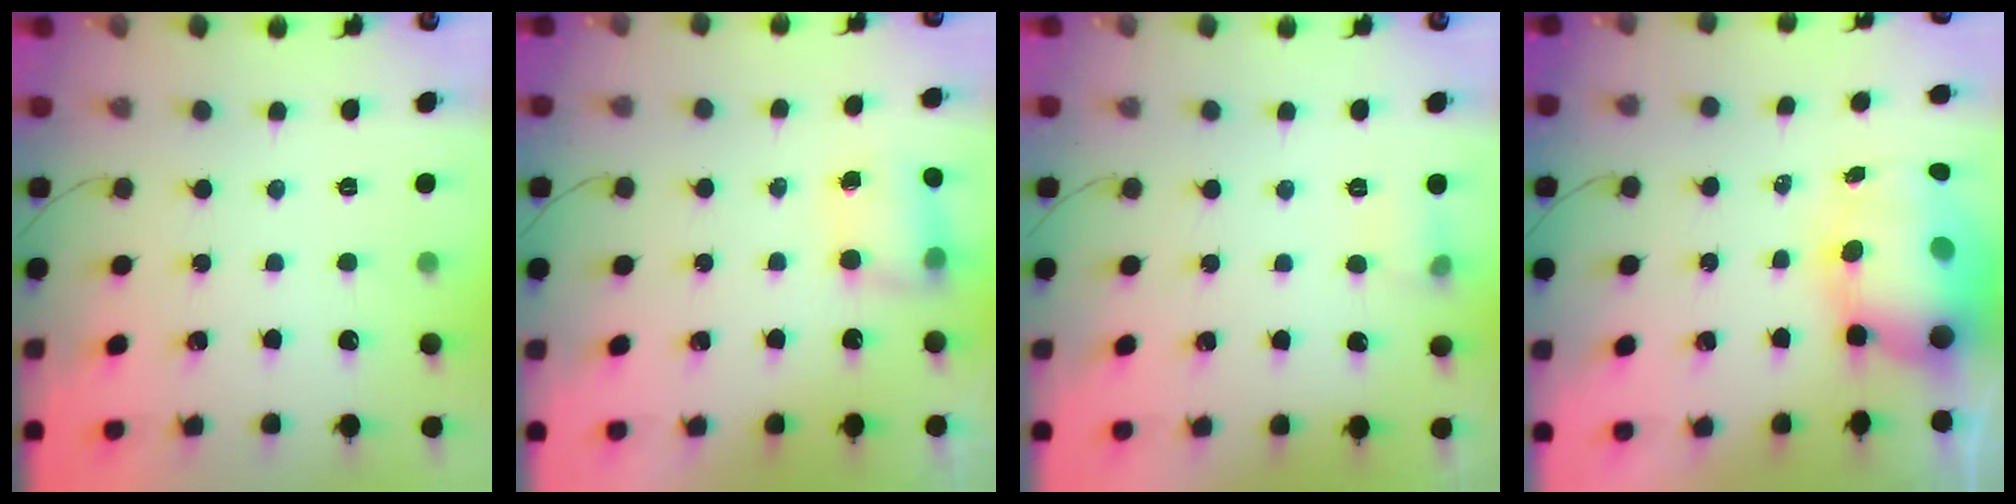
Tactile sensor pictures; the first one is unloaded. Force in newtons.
{"total": 6.9, "press": 6.9, "slide": 0.7}
{"total": 6.5, "press": 6.3, "slide": 1.6}
{"total": 11.9, "press": 11.5, "slide": 3.1}